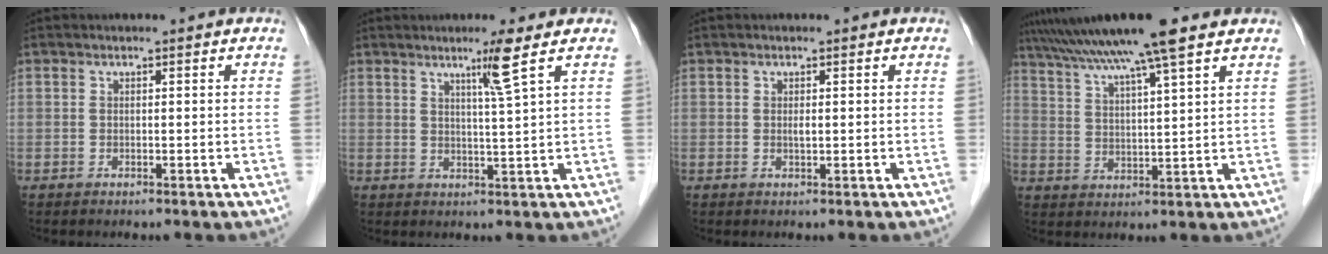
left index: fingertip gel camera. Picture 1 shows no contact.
{"total": 4.2, "force": [2.4, -1.6, 3.1], "torque": [-0.057, -0.011, 0.048]}
{"total": 0.7, "force": [0.1, 0.2, 0.7], "torque": [-0.015, -0.003, 0.002]}
{"total": 12.3, "force": [9.8, -0.9, 7.3], "torque": [-0.131, 0.022, 0.154]}